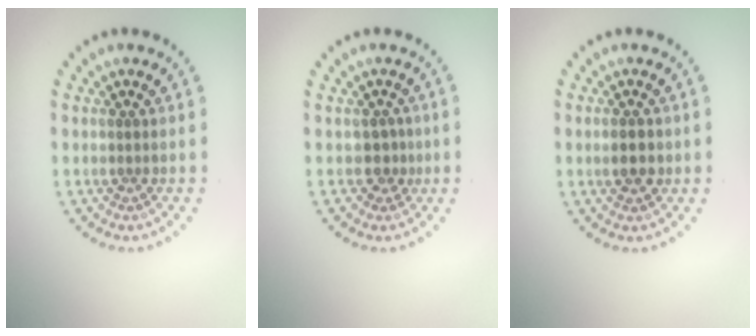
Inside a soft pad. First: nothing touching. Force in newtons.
{"total": 1.6, "press": 1.2, "slide": 1.1}
{"total": 2.6, "press": 2.6, "slide": 0.2}